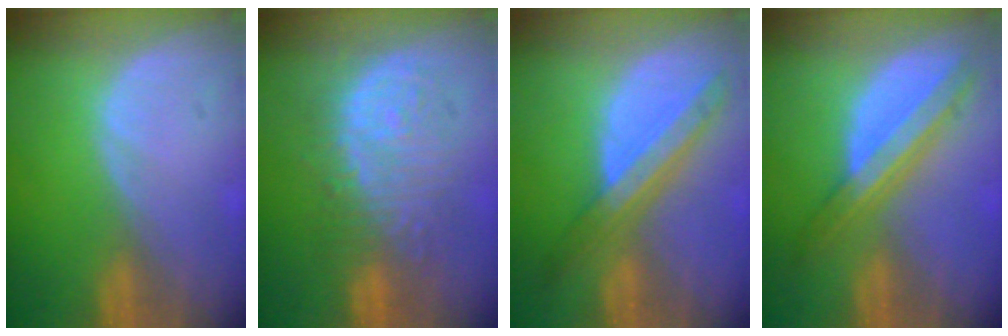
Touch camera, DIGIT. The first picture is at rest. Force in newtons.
{"total": 9.2, "press": 9.2, "slide": 0.0}
{"total": 7.8, "press": 7.2, "slide": 3.0}
{"total": 8.1, "press": 6.9, "slide": 4.4}